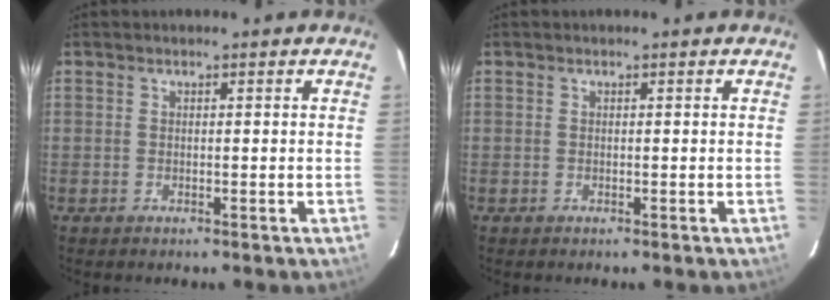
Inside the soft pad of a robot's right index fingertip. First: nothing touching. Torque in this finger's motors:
{"motor_torque": [0.00, 0.00, 0.00, 0.00]}